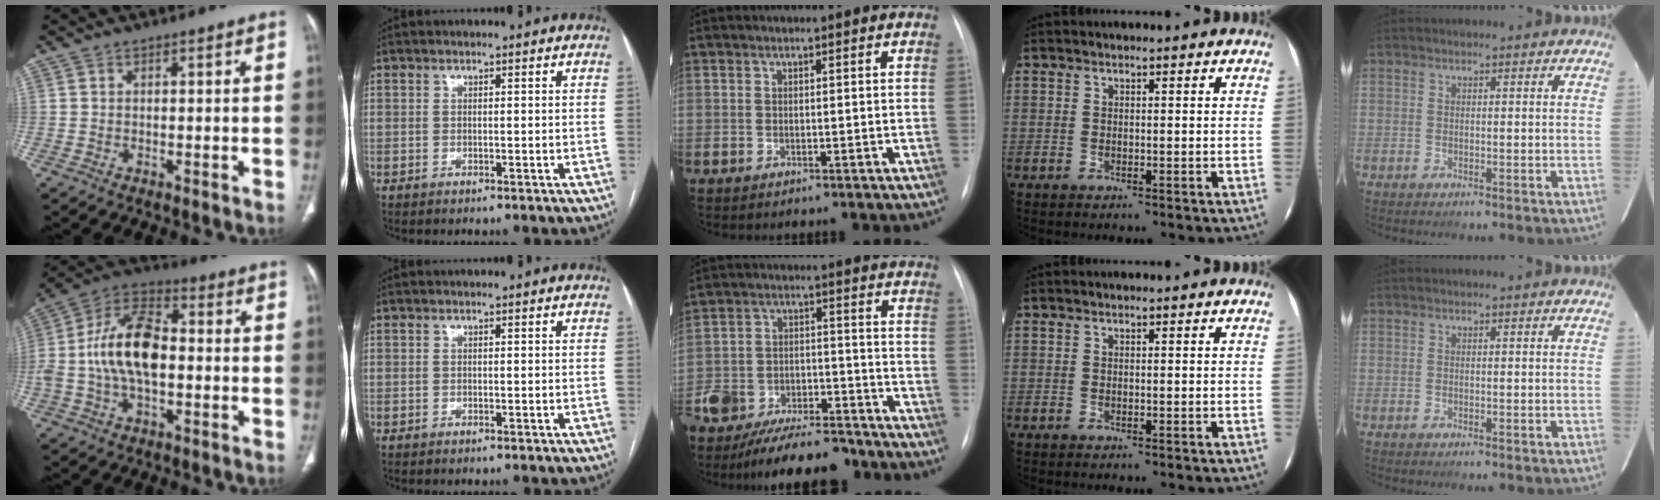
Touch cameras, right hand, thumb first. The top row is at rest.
{"thumb": {"total": 15.2, "force": [-0.8, 8.3, 12.7], "torque": [-0.242, 0.035, -0.023]}, "middle": {"total": 15.8, "force": [-13.6, 4.9, 6.3], "torque": [-0.100, 0.013, -0.209]}}